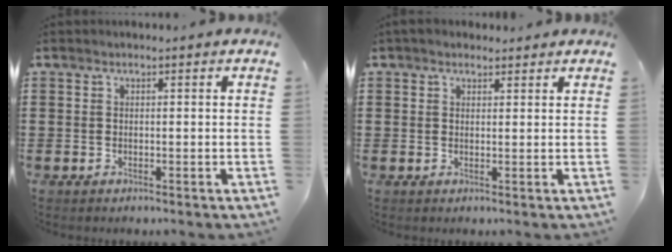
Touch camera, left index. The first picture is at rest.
{"total": 1.7, "force": [1.4, 0.9, 0.3], "torque": [-0.009, 0.007, 0.026]}